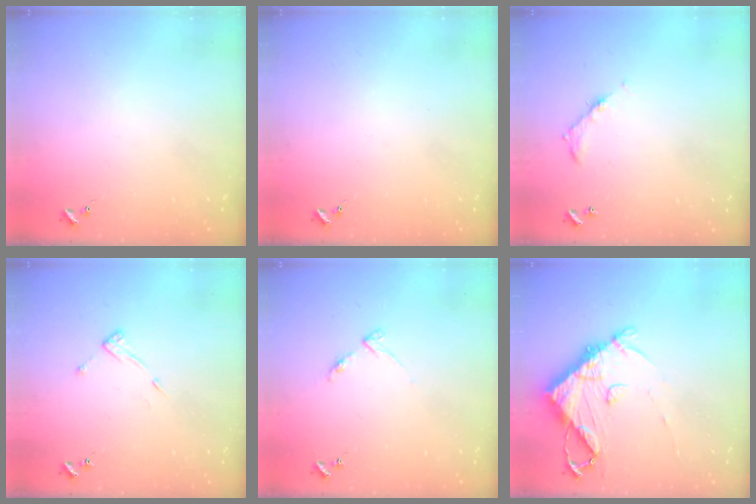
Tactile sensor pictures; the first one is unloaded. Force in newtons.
{"total": 0.0}
{"total": 5.3, "press": 5.3, "slide": 0.4}
{"total": 7.5, "press": 7.5, "slide": 0.5}
{"total": 4.0, "press": 4.0, "slide": 0.6}
{"total": 11.0, "press": 10.9, "slide": 1.4}